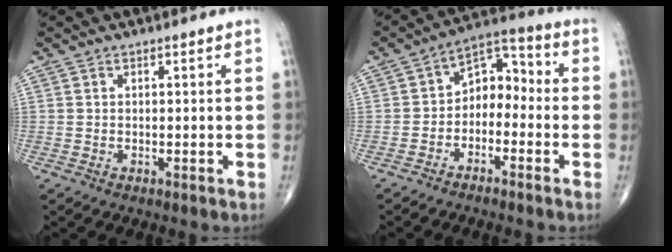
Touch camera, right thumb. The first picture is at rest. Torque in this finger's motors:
{"motor_torque": [-0.04, -0.01, 0.48, -0.04, 0.05]}